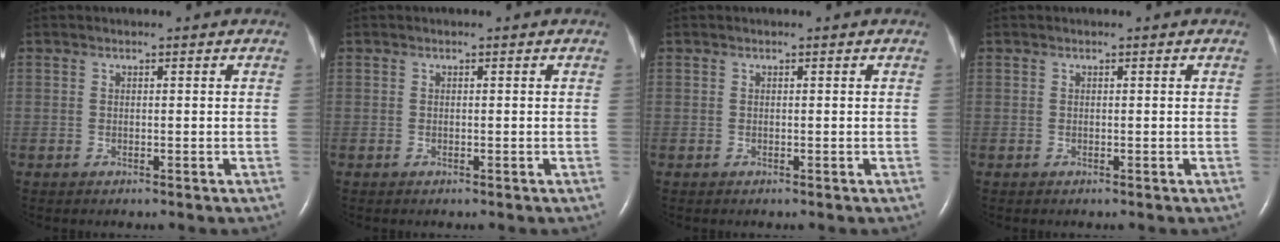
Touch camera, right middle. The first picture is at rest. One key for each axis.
{"total": 0.0}
{"total": 0.0}
{"total": 0.0}